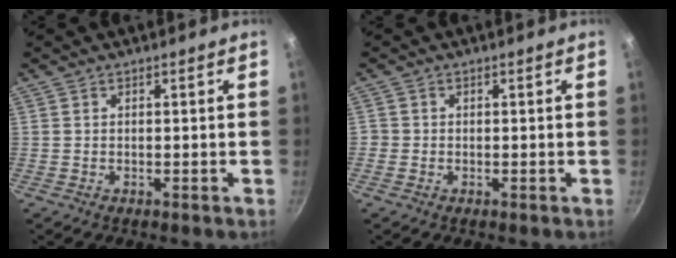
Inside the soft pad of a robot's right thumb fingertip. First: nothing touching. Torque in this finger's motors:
{"motor_torque": [-0.08, 0.31, 0.04, 0.55, 0.03]}